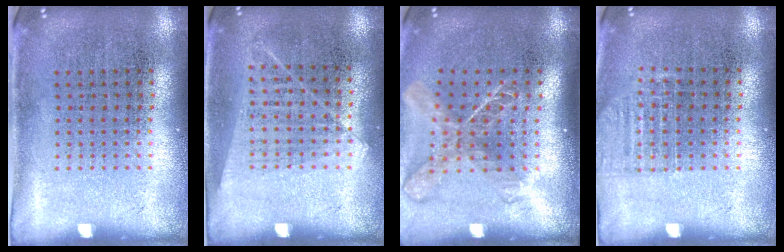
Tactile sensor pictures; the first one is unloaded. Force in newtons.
{"total": 1.1, "press": 1.0, "slide": 0.6}
{"total": 1.8, "press": 1.4, "slide": 1.2}
{"total": 0.9, "press": 0.8, "slide": 0.3}